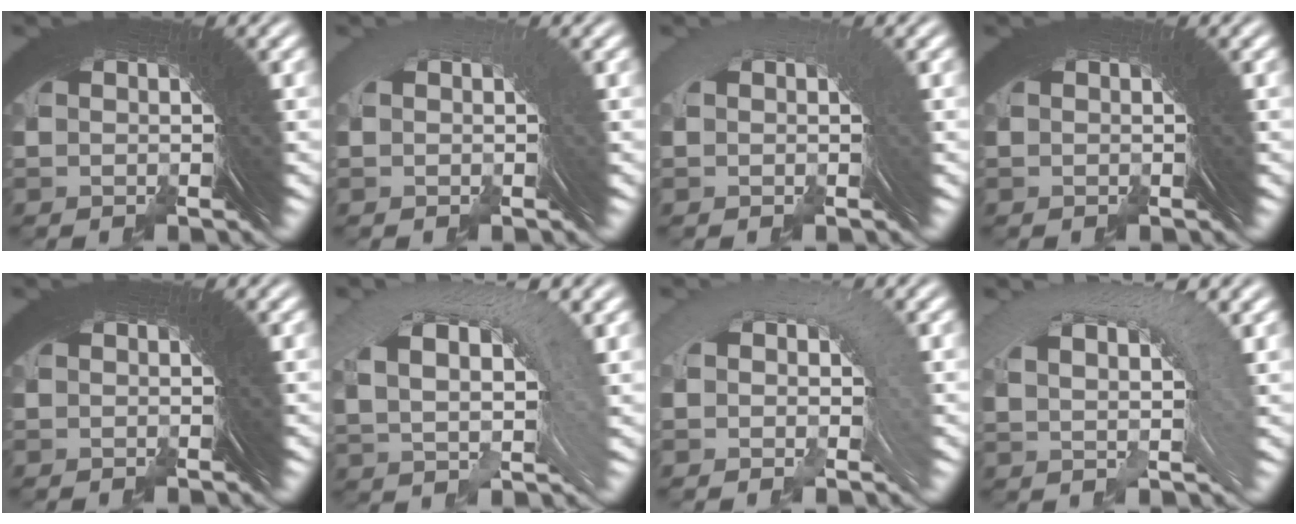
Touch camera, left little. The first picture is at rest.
{"total": 0.6, "force": [-0.3, -0.1, 0.5], "torque": [0.001, 0.014, -0.006]}
{"total": 0.9, "force": [-0.1, 0.1, 0.9], "torque": [-0.002, 0.018, -0.005]}
{"total": 0.7, "force": [-0.5, -0.3, -0.4], "torque": [0.009, 0.005, -0.009]}
{"total": 0.0}
{"total": 7.8, "force": [2.3, 4.1, 6.3], "torque": [-0.087, 0.033, 0.032]}
{"total": 2.2, "force": [0.6, 1.0, 1.9], "torque": [-0.028, 0.029, 0.001]}
{"total": 6.1, "force": [2.5, 2.3, 5.1], "torque": [-0.058, 0.033, 0.035]}